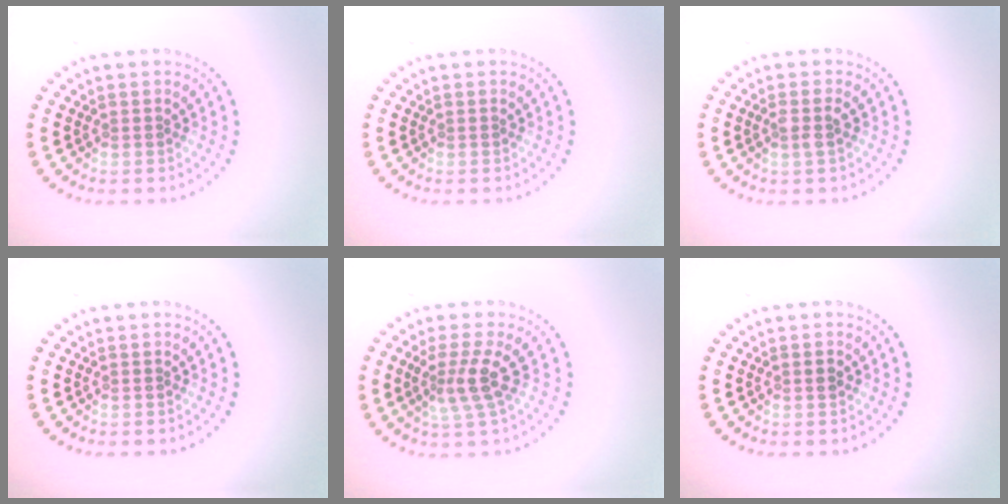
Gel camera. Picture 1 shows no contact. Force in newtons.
{"total": 0.0}
{"total": 1.5, "press": 1.3, "slide": 0.9}
{"total": 0.0}
{"total": 2.9, "press": 2.2, "slide": 1.9}
{"total": 0.9, "press": 0.9, "slide": 0.1}